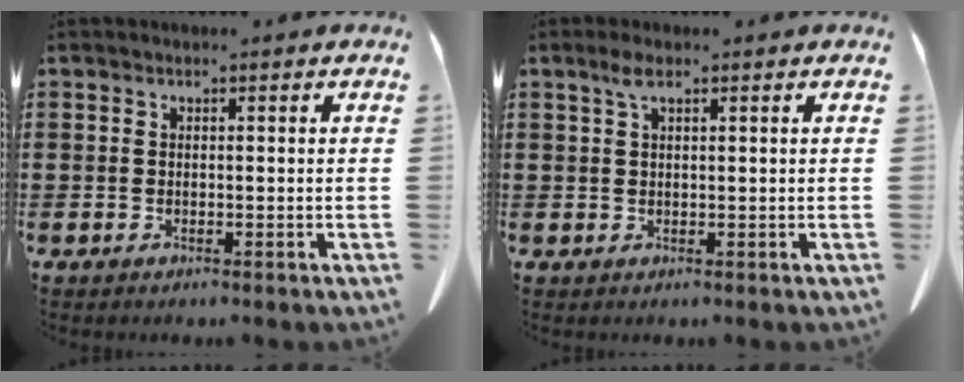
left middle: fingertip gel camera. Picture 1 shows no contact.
{"total": 2.4, "force": [1.2, 0.7, 2.0], "torque": [-0.043, 0.006, 0.019]}